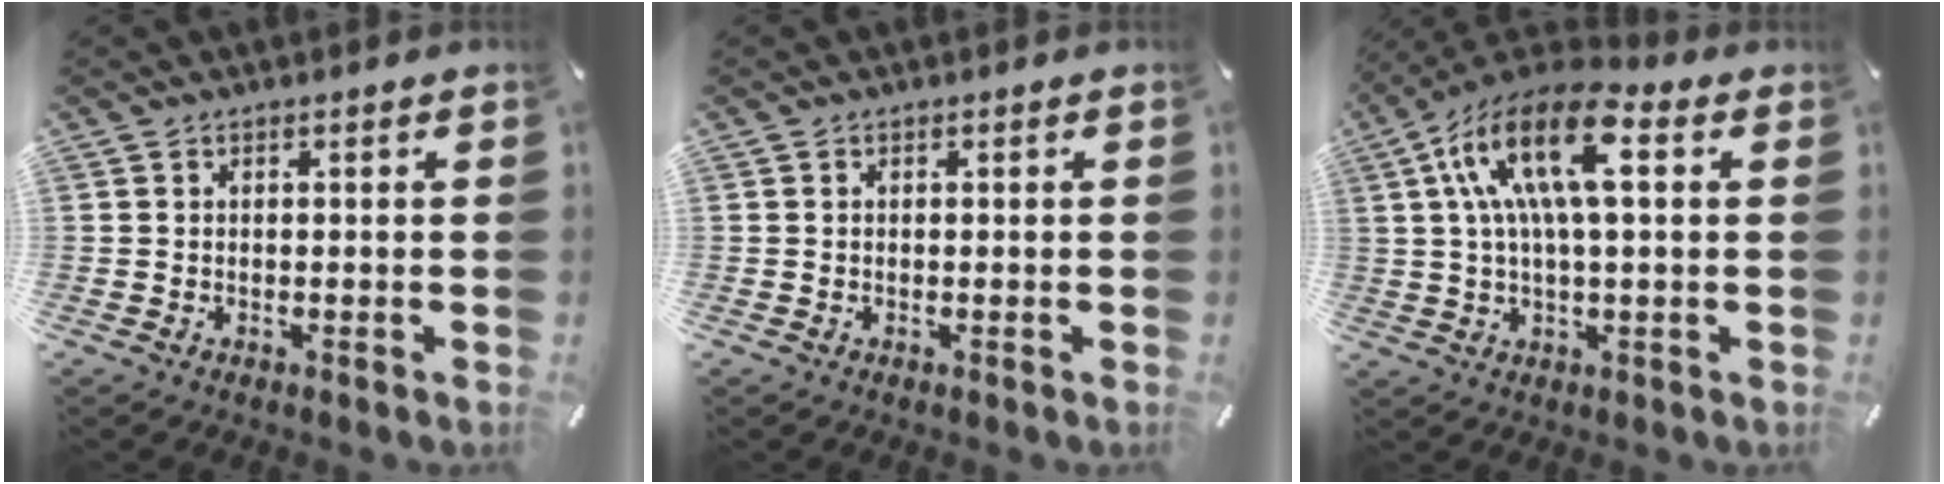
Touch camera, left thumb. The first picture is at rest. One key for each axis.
{"total": 0.0}
{"total": 16.9, "fx": 4.8, "fy": 6.8, "fz": 14.6, "tx": -0.296, "ty": -0.005, "tz": 0.080}